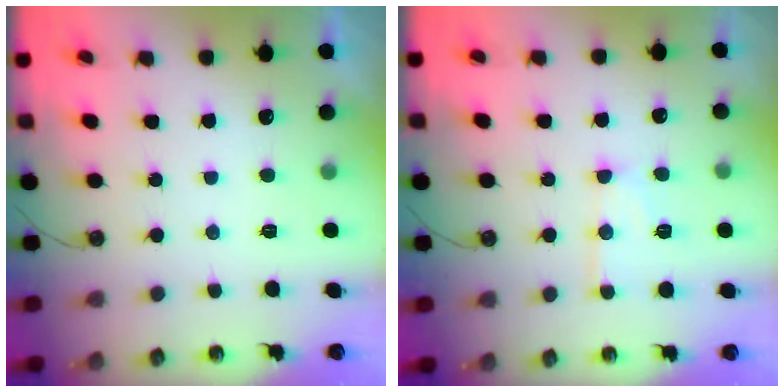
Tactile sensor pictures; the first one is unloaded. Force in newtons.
{"total": 12.2, "press": 12.1, "slide": 1.1}